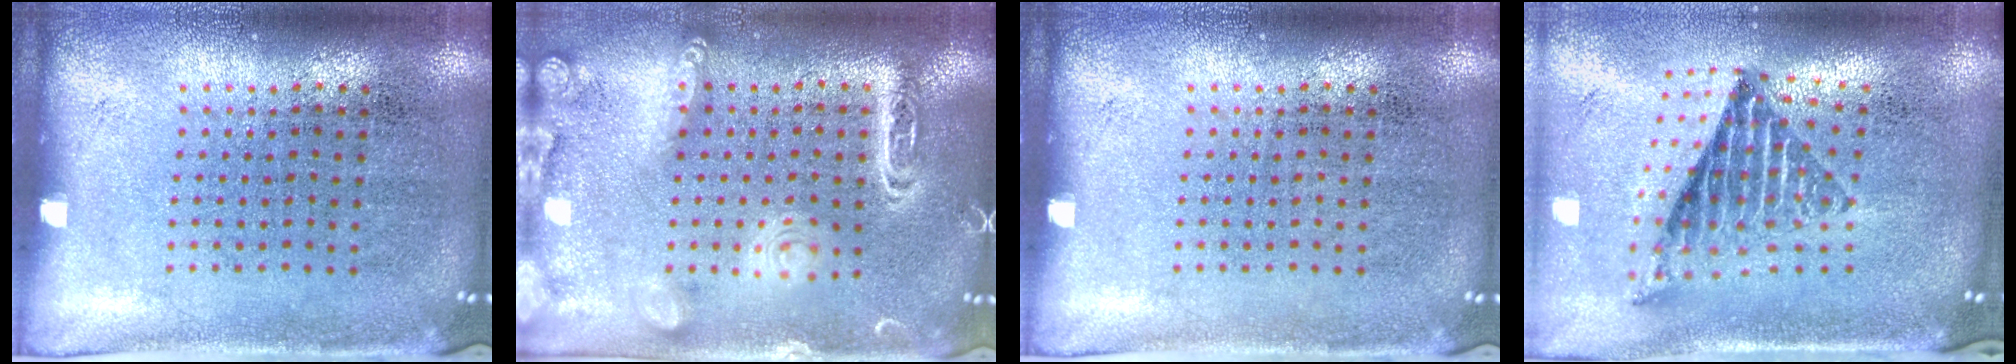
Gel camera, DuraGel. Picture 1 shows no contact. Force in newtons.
{"total": 2.1, "press": 2.1, "slide": 0.1}
{"total": 0.0}
{"total": 1.7, "press": 1.4, "slide": 1.1}